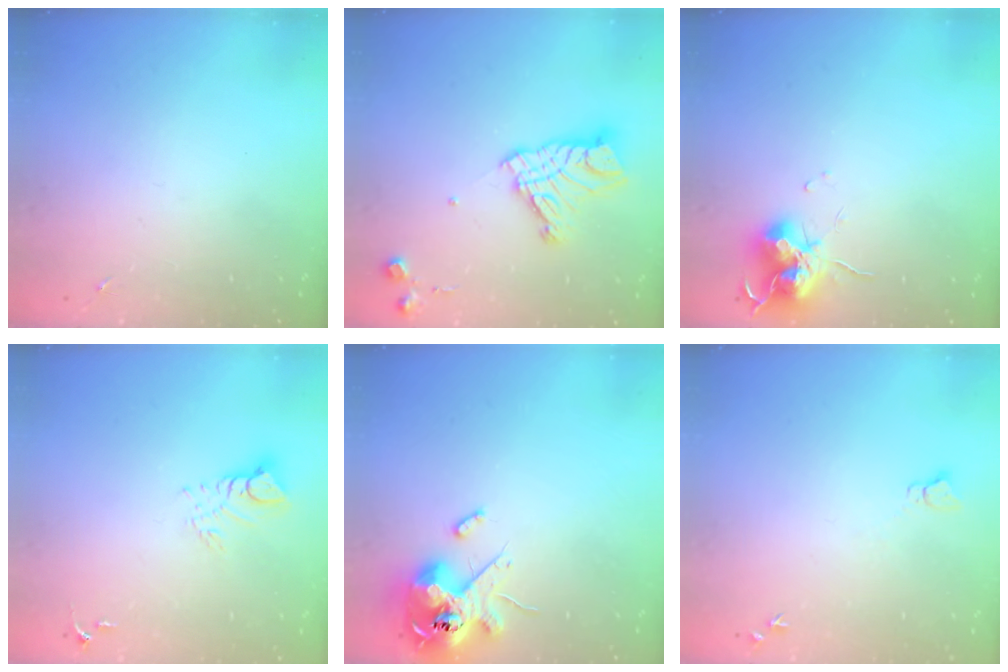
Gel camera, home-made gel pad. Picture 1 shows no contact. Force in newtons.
{"total": 14.5, "press": 14.5, "slide": 1.3}
{"total": 12.6, "press": 12.5, "slide": 1.4}
{"total": 7.2, "press": 7.1, "slide": 0.7}
{"total": 13.8, "press": 13.6, "slide": 2.2}
{"total": 4.1, "press": 4.0, "slide": 0.5}